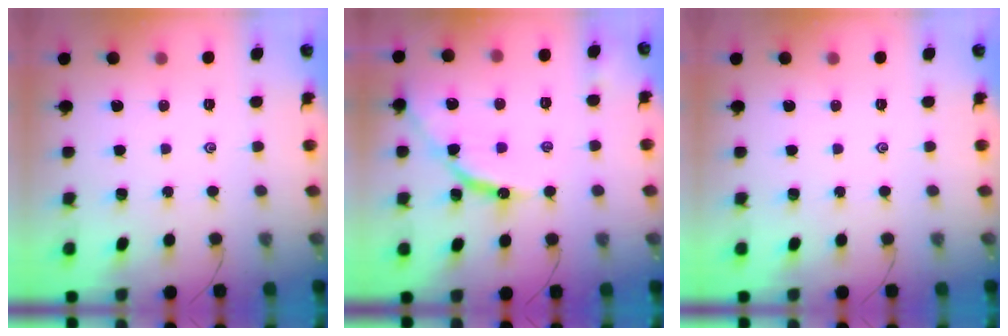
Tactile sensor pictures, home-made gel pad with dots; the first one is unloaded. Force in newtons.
{"total": 10.7, "press": 10.6, "slide": 1.1}
{"total": 0.0}